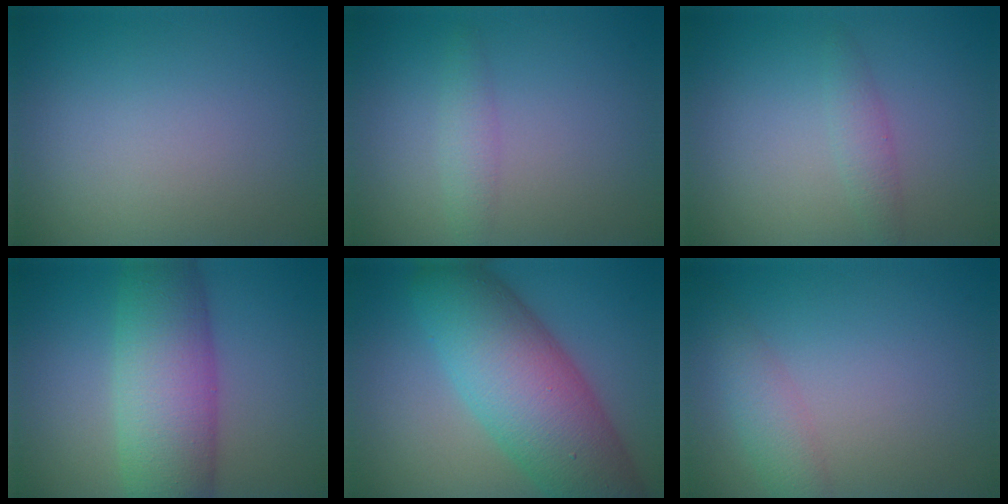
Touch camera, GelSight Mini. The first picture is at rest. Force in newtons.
{"total": 1.6, "press": 1.6, "slide": 0.1}
{"total": 1.5, "press": 1.5, "slide": 0.1}
{"total": 8.5, "press": 8.5, "slide": 0.0}
{"total": 11.3, "press": 11.3, "slide": 0.4}
{"total": 2.5, "press": 2.5, "slide": 0.1}